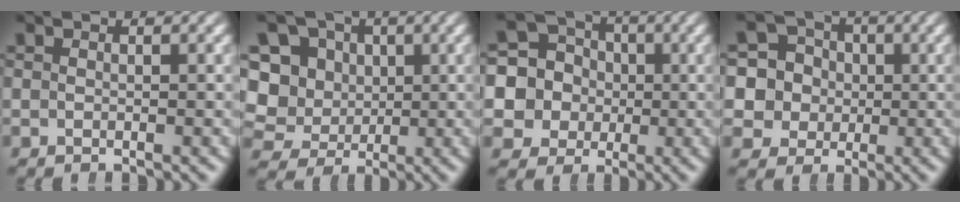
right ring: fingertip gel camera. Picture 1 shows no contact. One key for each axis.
{"total": 14.2, "fx": 0.8, "fy": 13.2, "fz": 5.3, "tx": -0.150, "ty": -0.032, "tz": 0.007}
{"total": 15.2, "fx": -1.1, "fy": 14.3, "fz": 5.1, "tx": -0.152, "ty": -0.052, "tz": -0.023}
{"total": 13.2, "fx": -0.9, "fy": 12.6, "fz": 4.1, "tx": -0.134, "ty": -0.047, "tz": -0.017}